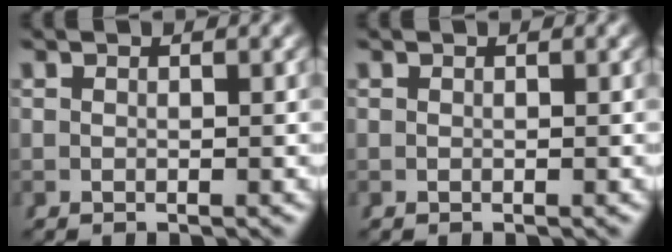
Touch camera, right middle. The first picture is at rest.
{"total": 0.0}